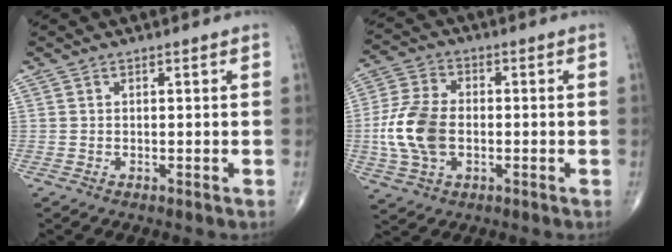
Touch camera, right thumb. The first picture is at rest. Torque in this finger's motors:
{"motor_torque": [0.75, 1.77, 1.07, -0.39, 0.15]}